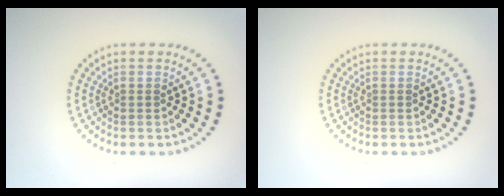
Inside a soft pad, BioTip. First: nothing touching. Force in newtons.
{"total": 0.0}